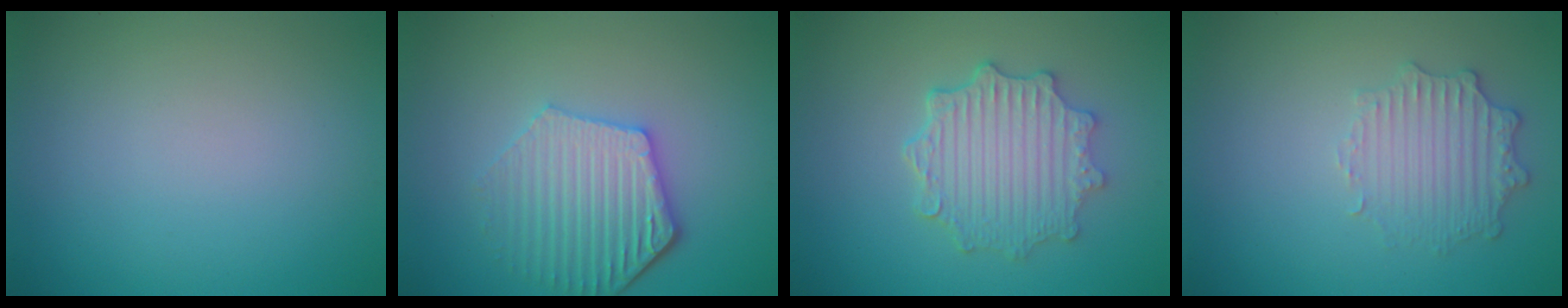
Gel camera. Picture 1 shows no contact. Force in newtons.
{"total": 5.1, "press": 4.2, "slide": 2.9}
{"total": 5.1, "press": 4.1, "slide": 3.0}
{"total": 2.6, "press": 2.5, "slide": 0.7}